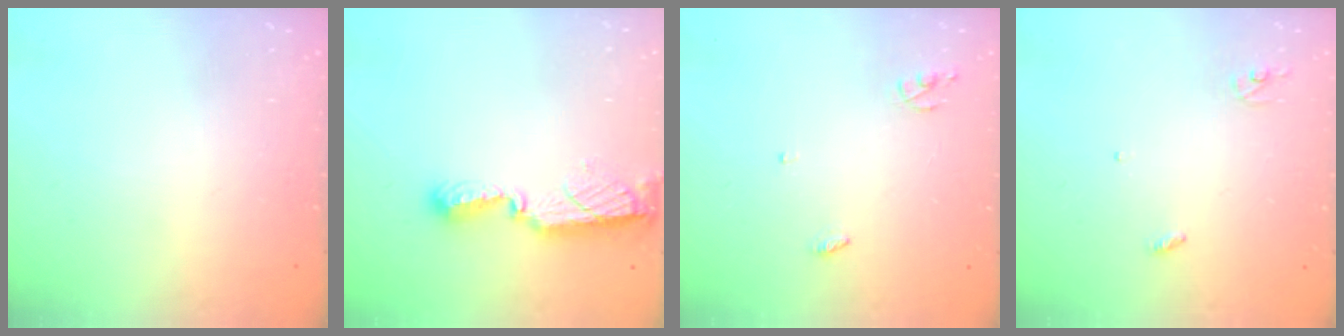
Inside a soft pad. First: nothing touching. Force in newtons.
{"total": 7.6, "press": 7.6, "slide": 0.2}
{"total": 3.7, "press": 3.7, "slide": 0.2}
{"total": 3.0, "press": 2.9, "slide": 0.2}